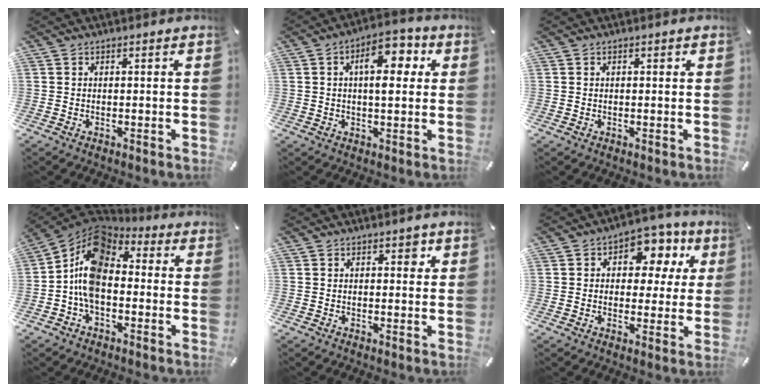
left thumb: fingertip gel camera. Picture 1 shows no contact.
{"total": 9.7, "force": [2.9, 4.8, 8.0], "torque": [-0.109, -0.004, 0.041]}
{"total": 0.5, "force": [0.1, 0.4, 0.3], "torque": [-0.007, 0.003, 0.001]}
{"total": 12.4, "force": [-1.8, 8.2, 9.1], "torque": [-0.206, 0.007, -0.042]}
{"total": 2.3, "force": [0.9, 1.4, 1.6], "torque": [-0.012, -0.001, 0.009]}
{"total": 9.9, "force": [3.4, 7.2, 5.8], "torque": [-0.077, -0.013, 0.054]}